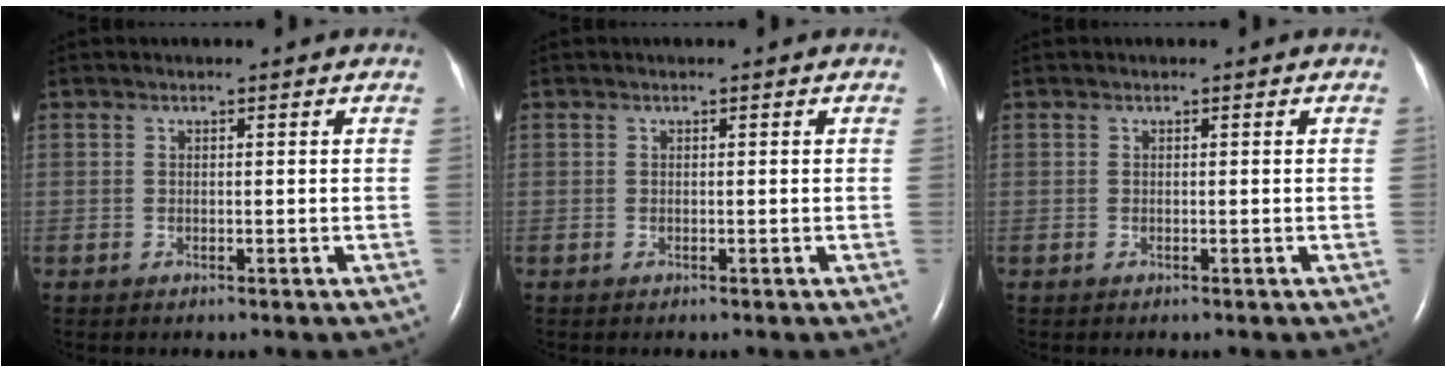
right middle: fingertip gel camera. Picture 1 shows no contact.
{"total": 0.0}
{"total": 0.0}